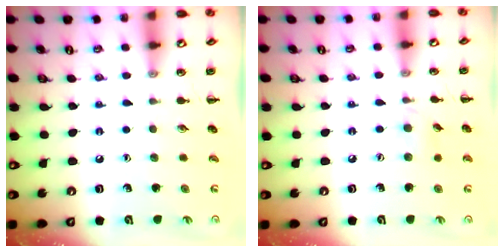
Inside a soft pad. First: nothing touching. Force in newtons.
{"total": 5.7, "press": 5.2, "slide": 2.3}